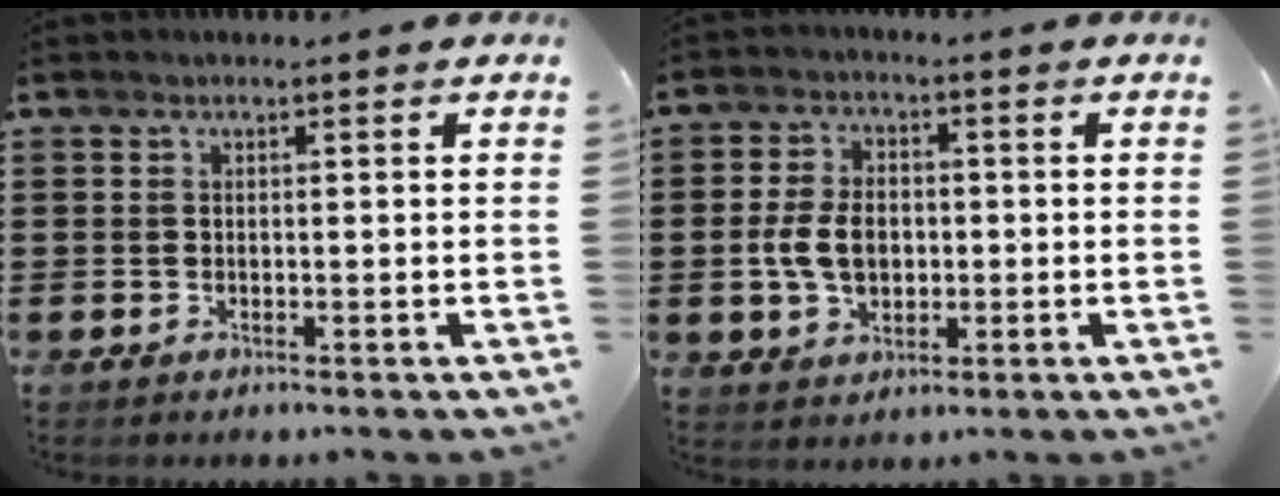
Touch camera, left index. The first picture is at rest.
{"total": 6.5, "force": [-0.6, 4.4, 4.7], "torque": [-0.105, 0.003, -0.019]}